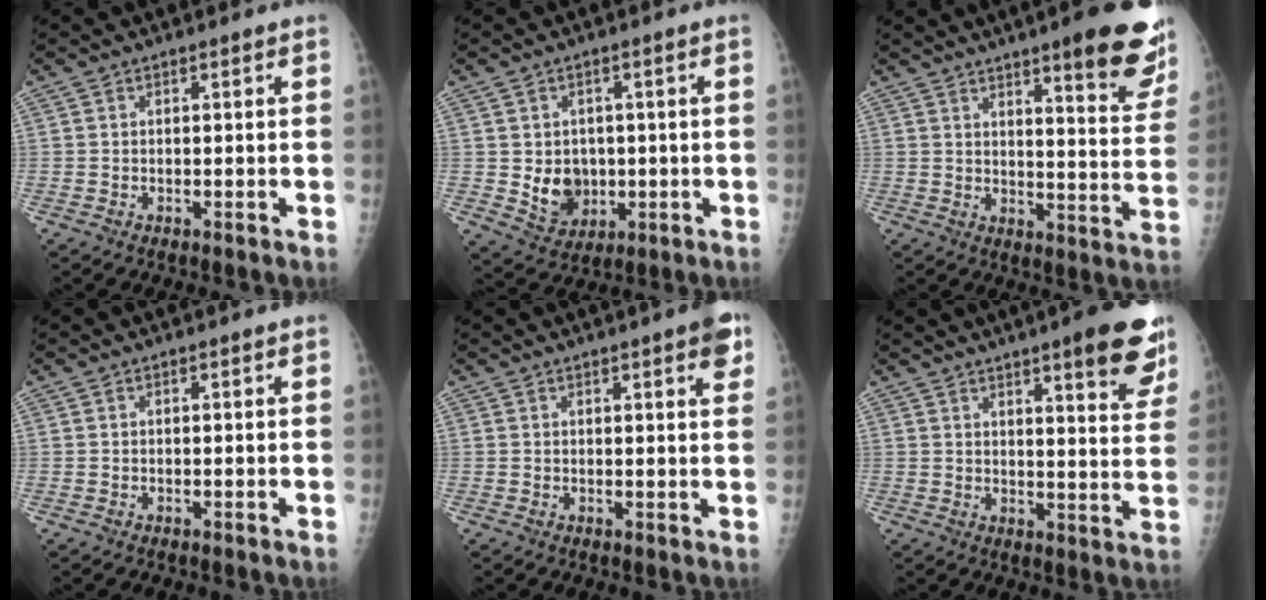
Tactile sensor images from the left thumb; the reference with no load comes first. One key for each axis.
{"total": 8.0, "fx": -0.3, "fy": 6.6, "fz": 4.5, "tx": -0.041, "ty": -0.008, "tz": 0.017}
{"total": 17.0, "fx": 10.9, "fy": 3.3, "fz": 12.6, "tx": -0.124, "ty": -0.064, "tz": 0.137}
{"total": 0.0}
{"total": 4.4, "fx": 2.4, "fy": 0.8, "fz": 3.6, "tx": -0.037, "ty": -0.006, "tz": 0.025}
{"total": 13.6, "fx": 8.5, "fy": 2.7, "fz": 10.3, "tx": -0.102, "ty": -0.044, "tz": 0.104}